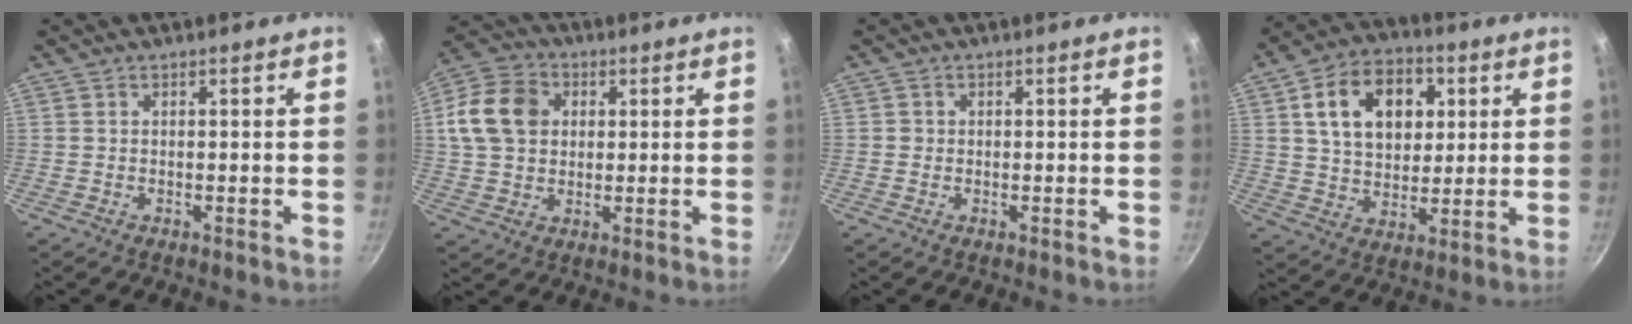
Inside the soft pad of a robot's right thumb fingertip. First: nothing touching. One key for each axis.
{"total": 12.0, "fx": 2.2, "fy": 9.6, "fz": 6.9, "tx": -0.111, "ty": 0.013, "tz": 0.027}
{"total": 0.9, "fx": -0.1, "fy": 0.9, "fz": 0.2, "tx": 0.000, "ty": 0.001, "tz": -0.003}
{"total": 15.9, "fx": 4.3, "fy": 11.3, "fz": 10.3, "tx": -0.133, "ty": 0.002, "tz": 0.066}